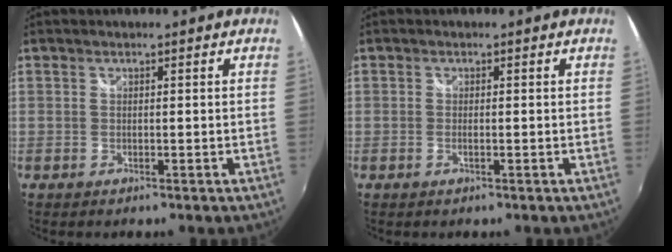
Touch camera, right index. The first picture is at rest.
{"total": 0.8, "force": [-0.3, 0.2, 0.8], "torque": [-0.018, -0.002, -0.006]}